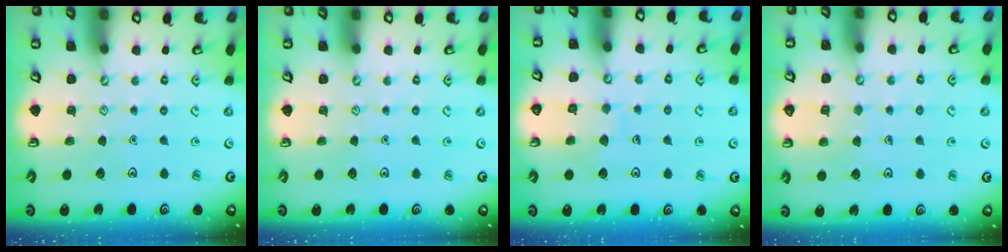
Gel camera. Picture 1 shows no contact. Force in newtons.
{"total": 0.0}
{"total": 7.0, "press": 7.0, "slide": 0.7}
{"total": 4.3, "press": 4.3, "slide": 0.4}